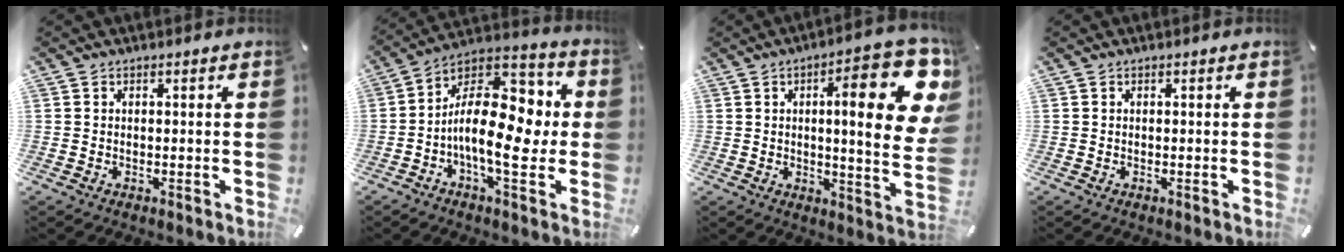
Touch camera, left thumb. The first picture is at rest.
{"total": 18.8, "force": [-1.9, 10.3, 15.6], "torque": [-0.254, 0.003, -0.024]}
{"total": 21.7, "force": [6.8, 5.7, 19.9], "torque": [-0.277, -0.037, 0.091]}
{"total": 0.0}